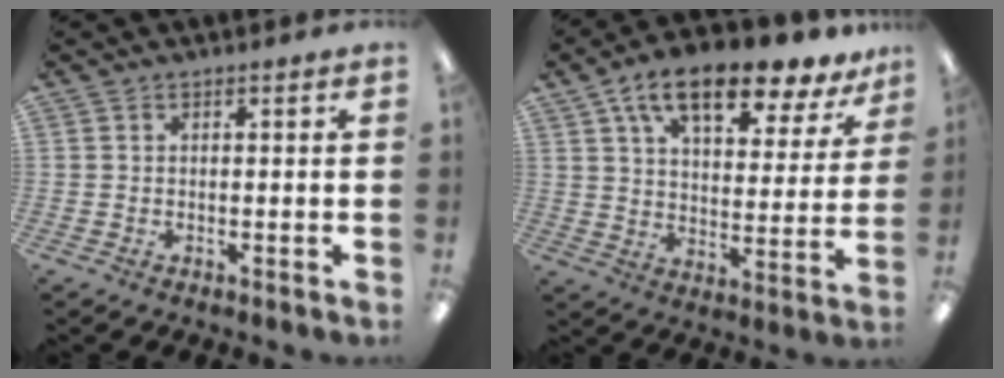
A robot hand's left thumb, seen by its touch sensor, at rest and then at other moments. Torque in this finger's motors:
{"motor_torque": [0.33, 0.85, 1.62, -1.15, 0.37]}